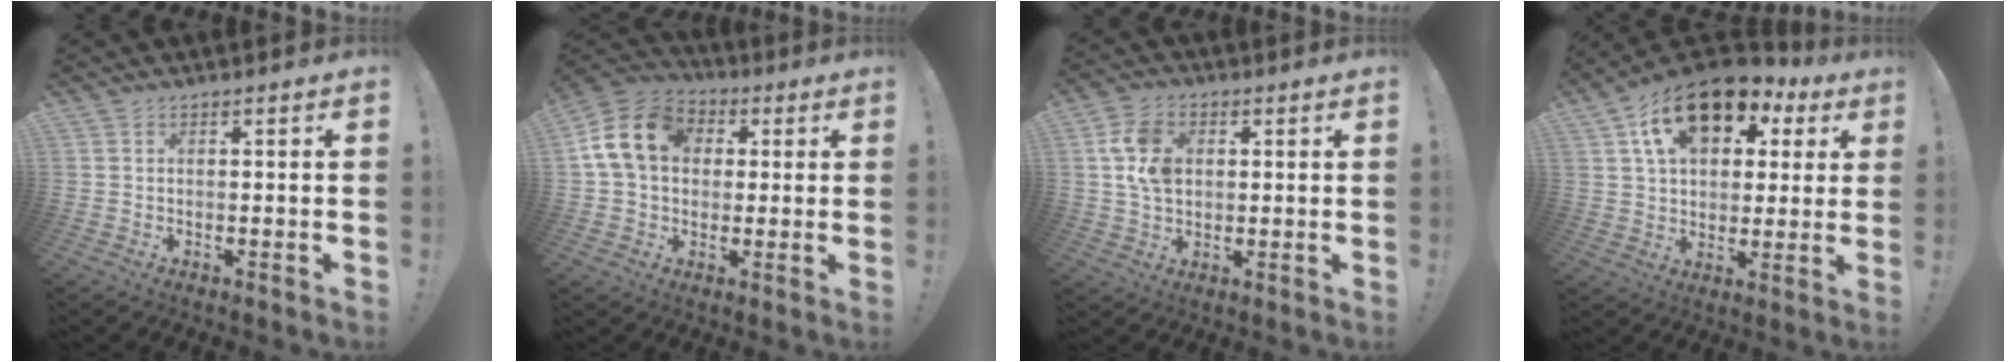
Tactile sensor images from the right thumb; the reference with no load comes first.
{"total": 14.9, "force": [3.3, 11.7, 8.6], "torque": [-0.138, 0.009, 0.068]}
{"total": 11.8, "force": [2.8, 8.9, 7.2], "torque": [-0.129, 0.003, 0.054]}
{"total": 17.4, "force": [9.0, 10.6, 10.4], "torque": [-0.160, -0.042, 0.163]}